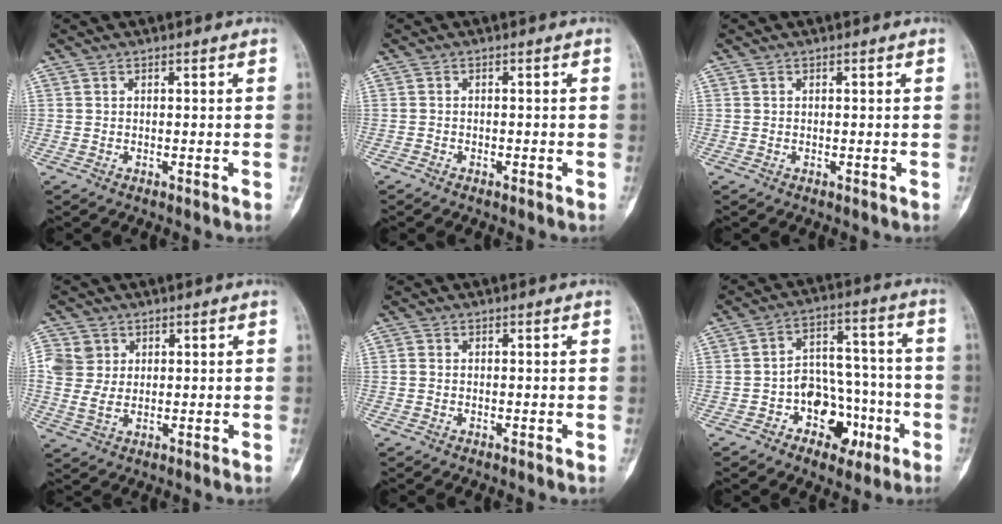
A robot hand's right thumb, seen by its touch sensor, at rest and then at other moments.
{"total": 0.6, "force": [-0.5, 0.3, 0.2], "torque": [-0.008, 0.000, -0.014]}
{"total": 0.0}
{"total": 6.5, "force": [1.7, 5.3, 3.3], "torque": [-0.055, -0.002, 0.036]}
{"total": 0.6, "force": [-0.2, 0.5, 0.4], "torque": [-0.007, 0.000, -0.006]}
{"total": 11.9, "force": [-5.0, 8.6, 6.7], "torque": [-0.057, 0.058, -0.076]}